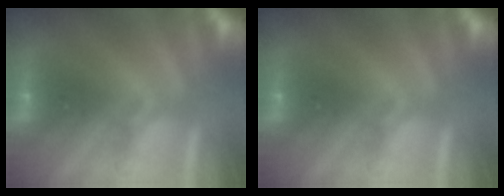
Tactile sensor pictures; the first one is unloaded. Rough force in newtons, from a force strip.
{"total": 0.0}